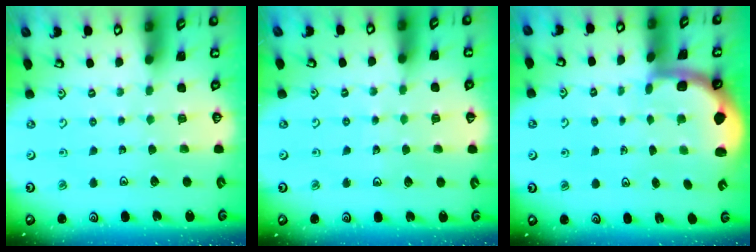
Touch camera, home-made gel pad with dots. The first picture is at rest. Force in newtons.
{"total": 4.4, "press": 3.8, "slide": 2.2}
{"total": 1.7, "press": 1.7, "slide": 0.3}